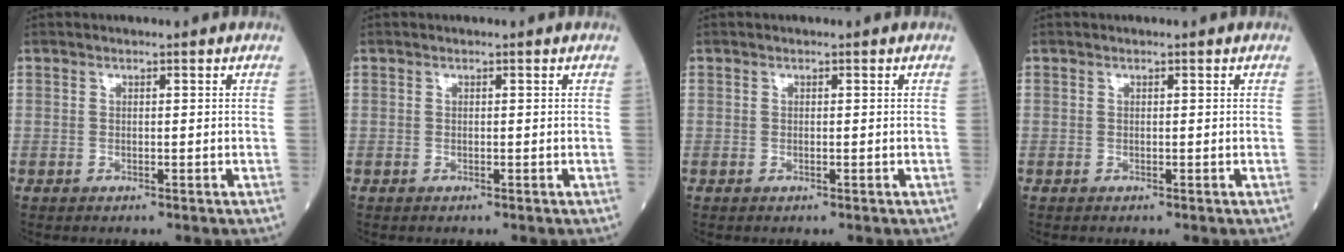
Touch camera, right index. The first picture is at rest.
{"total": 0.0}
{"total": 0.0}
{"total": 0.0}